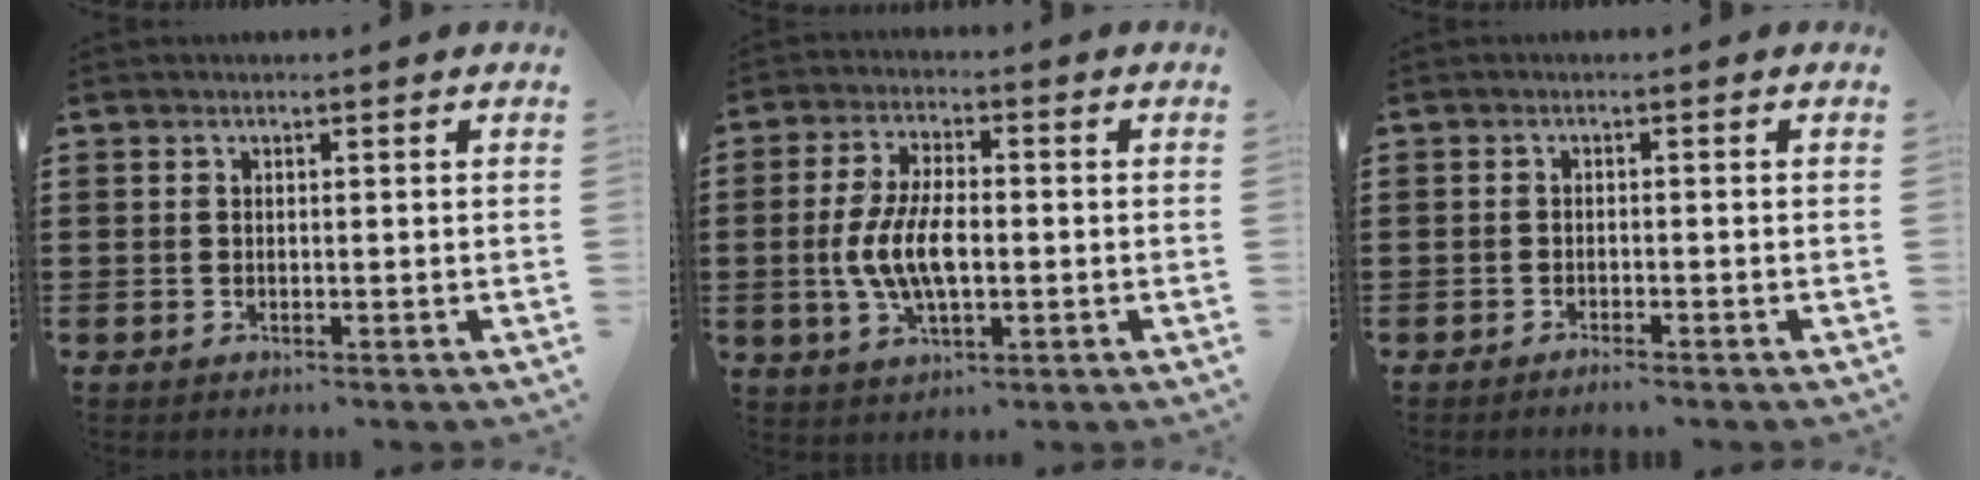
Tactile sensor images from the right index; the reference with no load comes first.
{"total": 8.2, "force": [-1.0, 3.8, 7.3], "torque": [-0.163, -0.004, -0.025]}
{"total": 1.2, "force": [-1.1, -0.1, 0.3], "torque": [-0.008, -0.003, -0.022]}